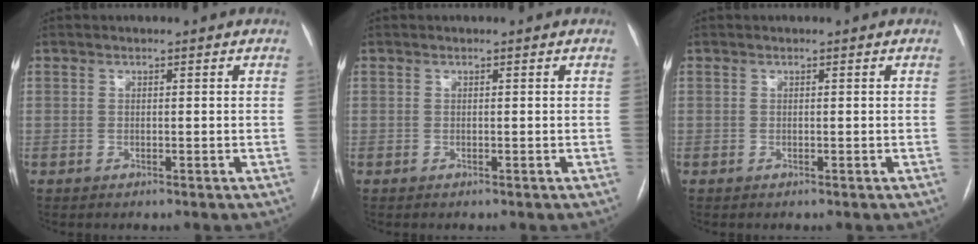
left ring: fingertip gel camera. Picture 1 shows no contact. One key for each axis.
{"total": 0.0}
{"total": 0.0}